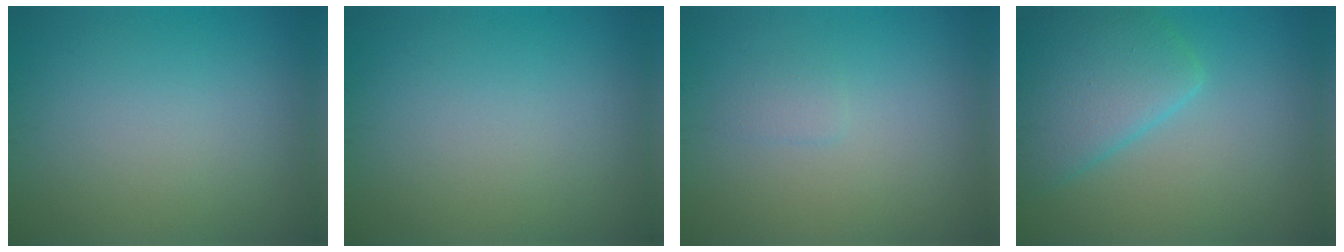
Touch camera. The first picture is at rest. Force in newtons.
{"total": 0.0}
{"total": 0.9, "press": 0.9, "slide": 0.1}
{"total": 6.2, "press": 6.2, "slide": 0.4}